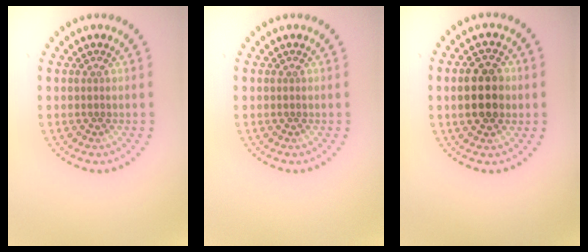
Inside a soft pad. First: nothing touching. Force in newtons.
{"total": 0.0}
{"total": 4.7, "press": 4.7, "slide": 0.2}